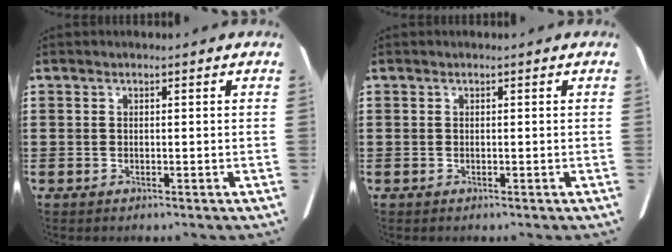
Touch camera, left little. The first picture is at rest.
{"total": 0.0}